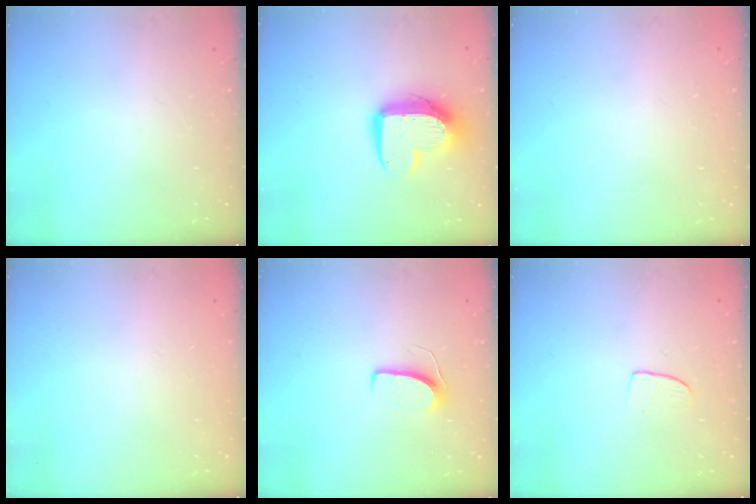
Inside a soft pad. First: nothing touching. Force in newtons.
{"total": 11.9, "press": 11.8, "slide": 0.9}
{"total": 0.0}
{"total": 0.0}
{"total": 6.5, "press": 6.5, "slide": 0.4}
{"total": 6.3, "press": 6.3, "slide": 0.5}